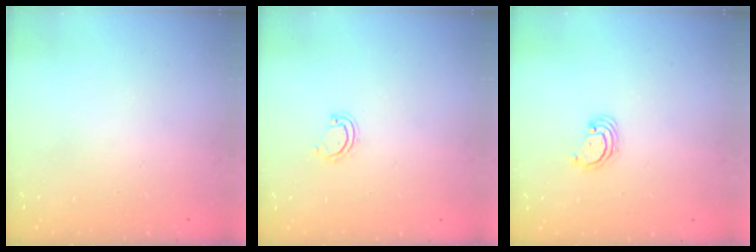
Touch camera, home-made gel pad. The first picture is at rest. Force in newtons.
{"total": 3.3, "press": 3.3, "slide": 0.2}
{"total": 2.8, "press": 2.8, "slide": 0.2}